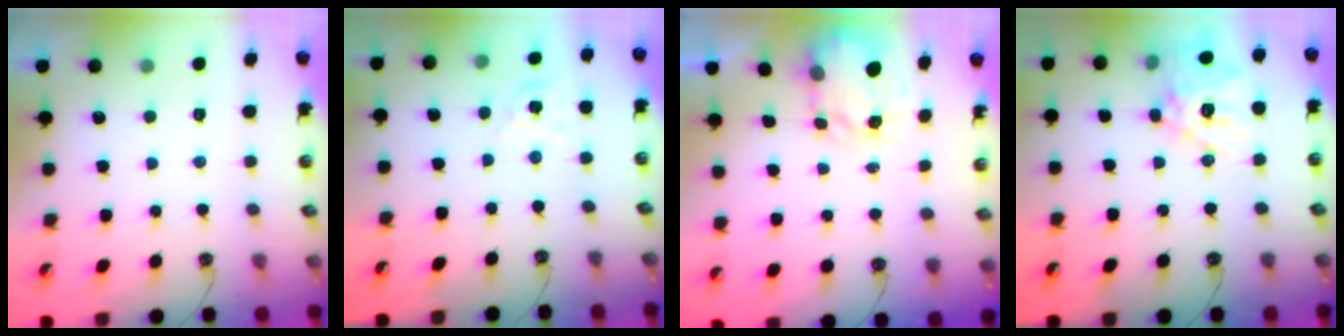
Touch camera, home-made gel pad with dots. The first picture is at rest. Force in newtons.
{"total": 4.3, "press": 4.3, "slide": 0.5}
{"total": 3.5, "press": 3.4, "slide": 0.6}
{"total": 16.6, "press": 16.5, "slide": 1.6}